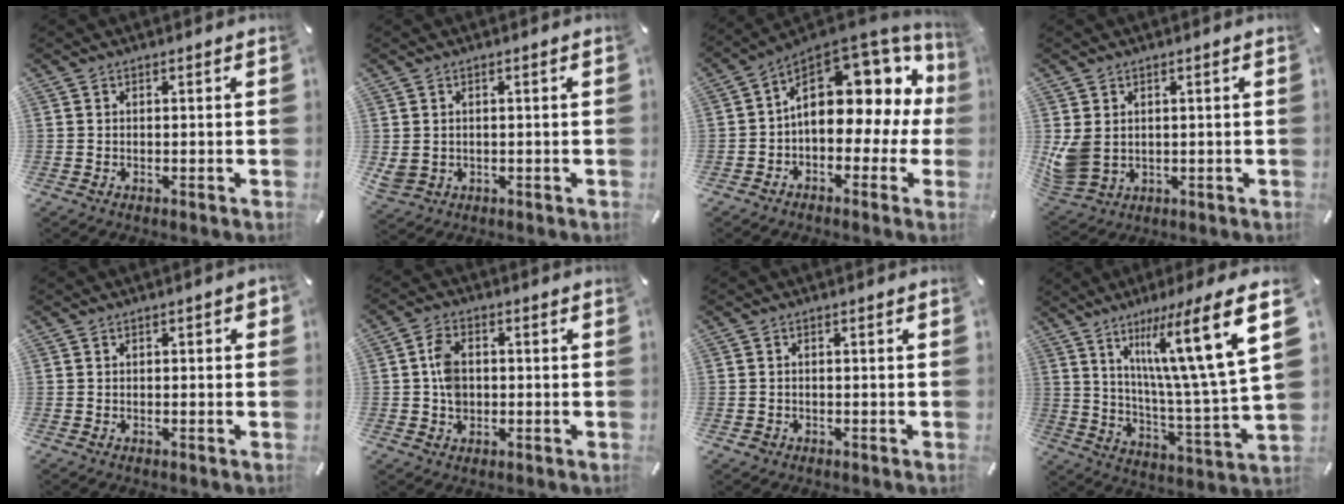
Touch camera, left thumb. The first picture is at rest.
{"total": 2.6, "force": [0.5, 2.4, 0.9], "torque": [-0.027, 0.002, 0.007]}
{"total": 16.1, "force": [5.4, 10.2, 11.3], "torque": [-0.141, -0.044, 0.090]}
{"total": 7.0, "force": [0.9, 5.7, 4.0], "torque": [-0.092, 0.001, 0.020]}
{"total": 1.2, "force": [-0.1, 0.5, 1.0], "torque": [-0.011, -0.001, -0.004]}
{"total": 5.8, "force": [0.1, 4.4, 3.8], "torque": [-0.078, 0.004, -0.002]}
{"total": 1.0, "force": [-0.3, 0.9, 0.4], "torque": [-0.008, 0.004, -0.009]}
{"total": 21.8, "force": [11.3, 3.2, 18.4], "torque": [-0.298, -0.065, 0.161]}